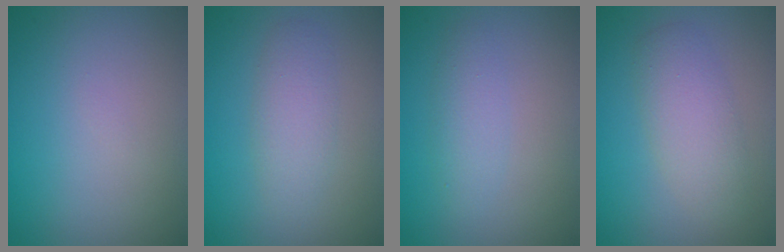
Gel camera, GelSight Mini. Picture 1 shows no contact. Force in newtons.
{"total": 2.4, "press": 2.4, "slide": 0.2}
{"total": 1.9, "press": 1.9, "slide": 0.0}
{"total": 3.4, "press": 3.4, "slide": 0.1}